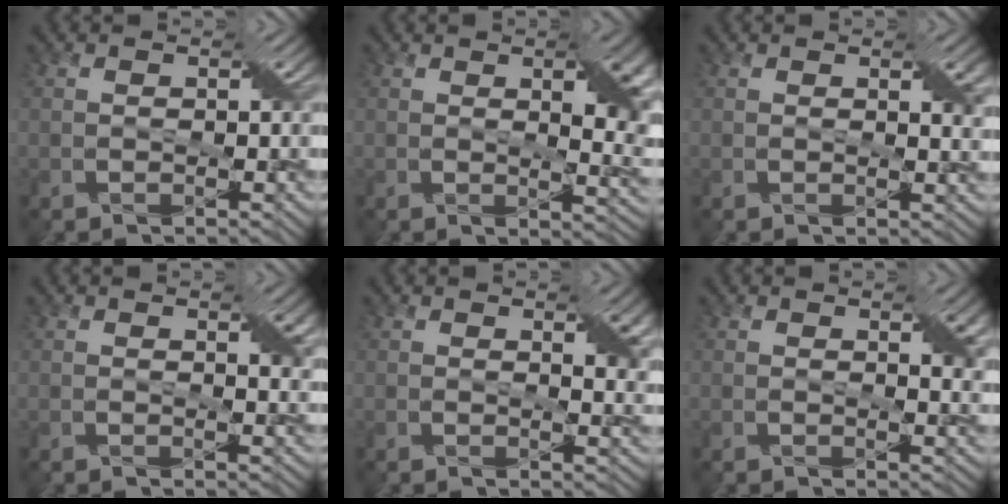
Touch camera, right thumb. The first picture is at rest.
{"total": 8.9, "force": [2.4, 3.9, 7.7], "torque": [-0.099, -0.006, 0.045]}
{"total": 2.4, "force": [1.1, 0.6, 2.0], "torque": [-0.032, -0.002, 0.020]}
{"total": 2.6, "force": [1.1, 0.7, 2.2], "torque": [-0.036, -0.002, 0.020]}
{"total": 4.0, "force": [1.5, 1.3, 3.4], "torque": [-0.053, -0.001, 0.028]}
{"total": 3.1, "force": [1.3, 1.0, 2.7], "torque": [-0.043, -0.001, 0.023]}